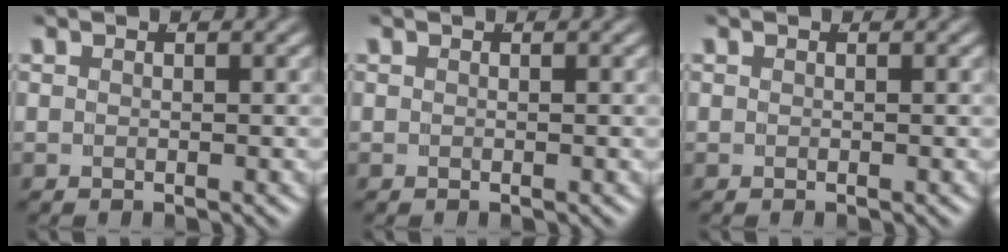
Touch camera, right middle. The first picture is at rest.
{"total": 0.0}
{"total": 0.0}